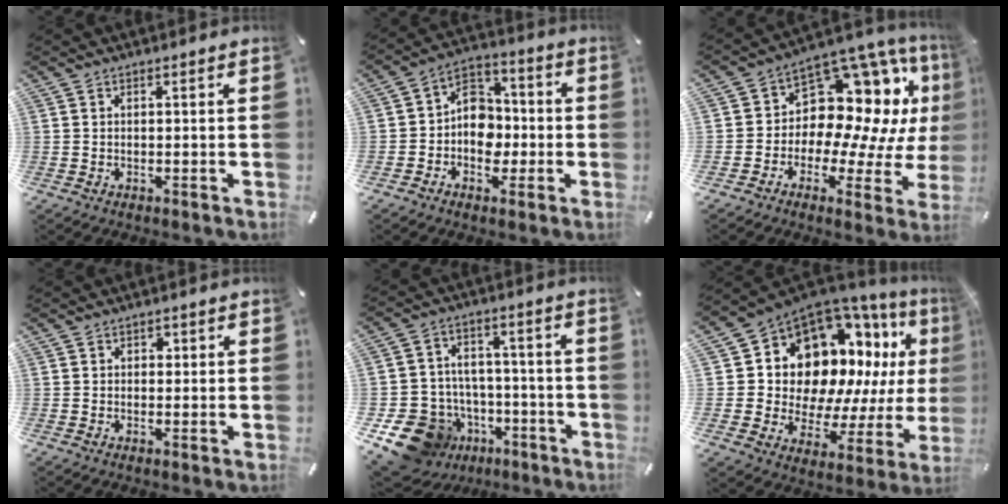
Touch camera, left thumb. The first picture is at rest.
{"total": 9.6, "force": [-2.3, 8.3, 4.3], "torque": [-0.064, 0.027, -0.036]}
{"total": 14.8, "force": [5.9, 10.1, 9.1], "torque": [-0.146, -0.073, 0.096]}
{"total": 1.2, "force": [0.1, 1.1, 0.4], "torque": [-0.002, 0.003, -0.002]}
{"total": 14.9, "force": [-7.4, 11.7, 5.5], "torque": [-0.102, 0.044, -0.114]}
{"total": 15.0, "force": [6.5, 11.4, 7.2], "torque": [-0.120, -0.084, 0.128]}